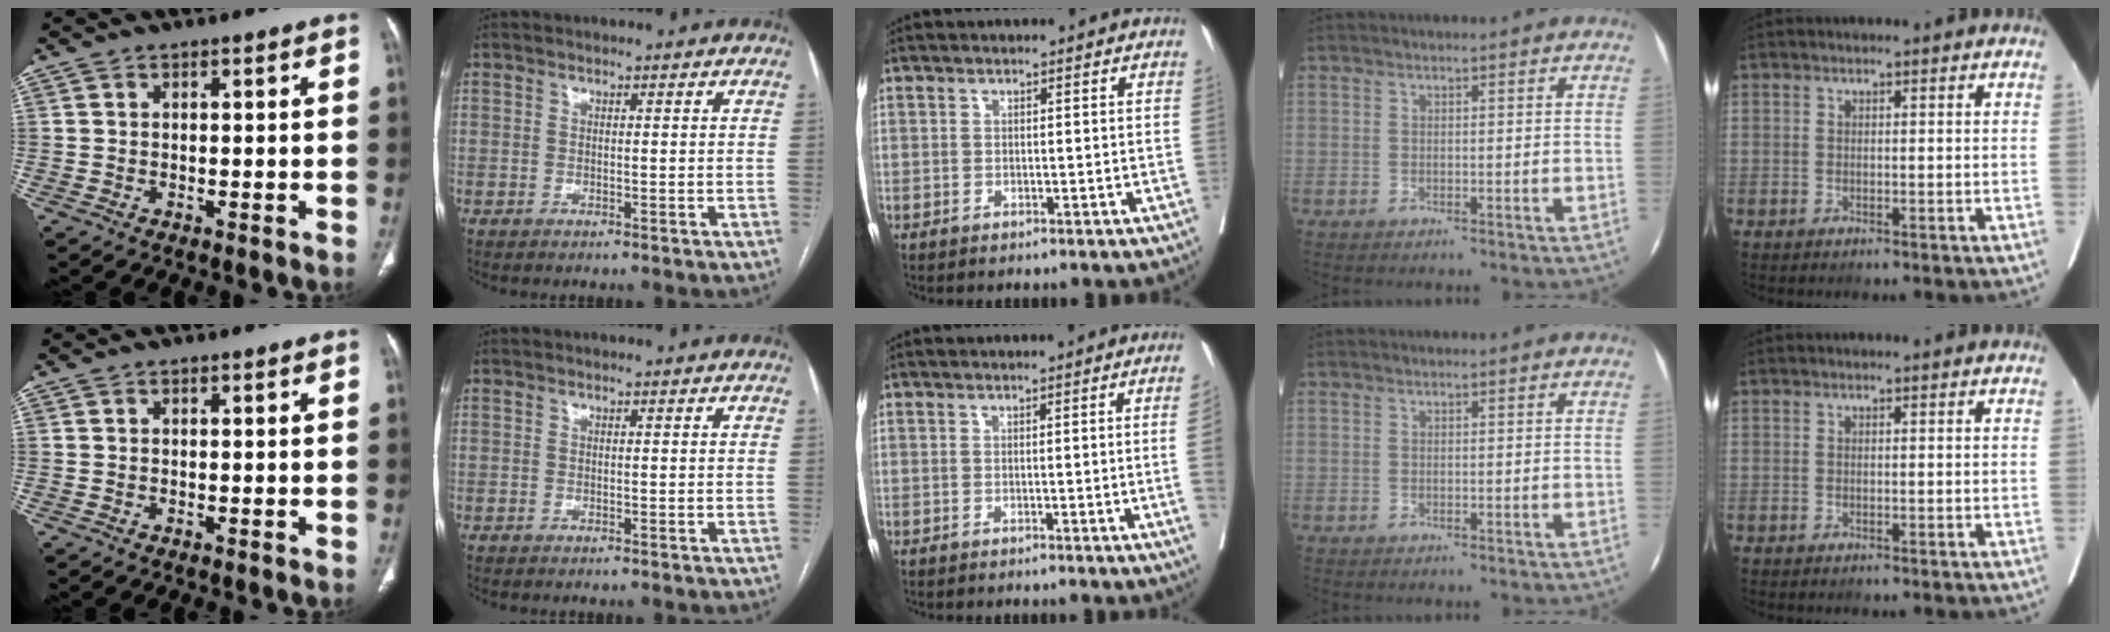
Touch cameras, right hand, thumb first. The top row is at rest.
{"middle": {"total": 3.8, "force": [-0.3, -1.4, 3.5], "torque": [-0.051, -0.008, 0.000]}}